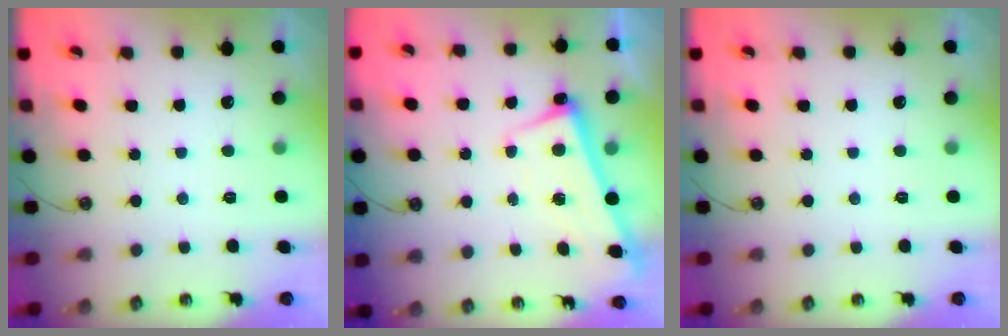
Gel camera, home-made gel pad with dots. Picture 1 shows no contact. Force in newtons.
{"total": 2.6, "press": 2.4, "slide": 0.9}
{"total": 0.0}